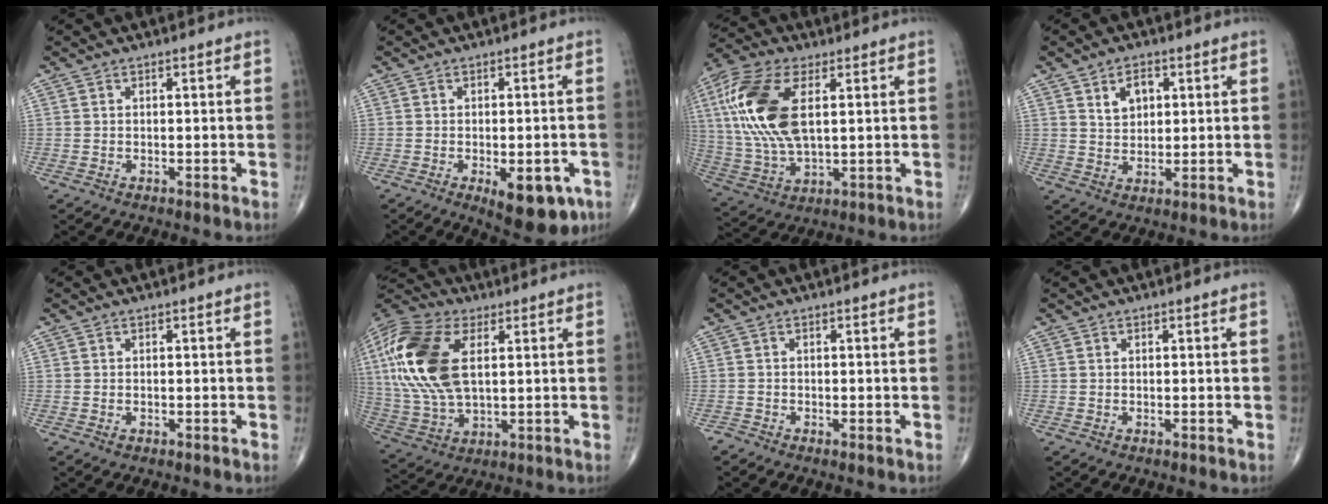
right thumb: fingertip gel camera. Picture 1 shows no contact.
{"total": 10.3, "force": [-4.1, 4.5, 8.2], "torque": [-0.087, 0.000, -0.046]}
{"total": 18.4, "force": [4.2, 9.0, 15.4], "torque": [-0.340, -0.002, 0.079]}
{"total": 5.0, "force": [2.1, 3.3, 3.2], "torque": [-0.034, -0.010, 0.037]}
{"total": 0.5, "force": [-0.2, 0.4, 0.3], "torque": [-0.004, 0.002, -0.001]}
{"total": 21.2, "force": [4.8, 11.3, 17.3], "torque": [-0.379, -0.005, 0.084]}
{"total": 0.7, "force": [-0.7, 0.2, 0.1], "torque": [-0.001, -0.002, -0.019]}
{"total": 0.0}